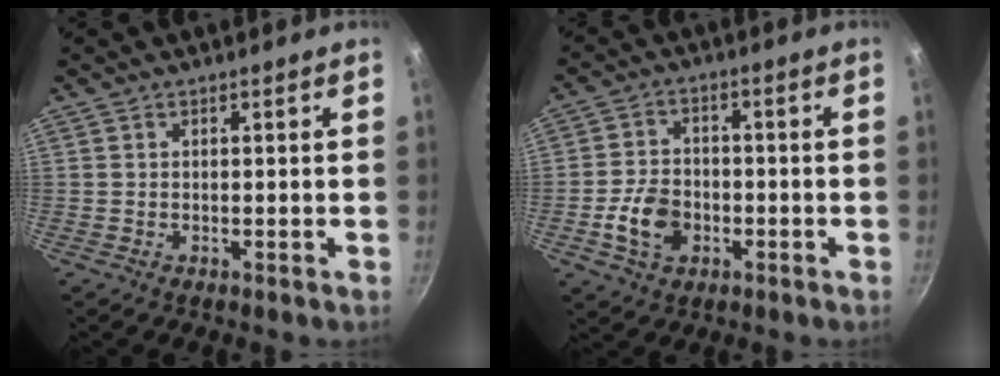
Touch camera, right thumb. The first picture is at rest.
{"total": 8.1, "force": [-2.5, 5.9, 5.0], "torque": [-0.080, 0.021, -0.050]}